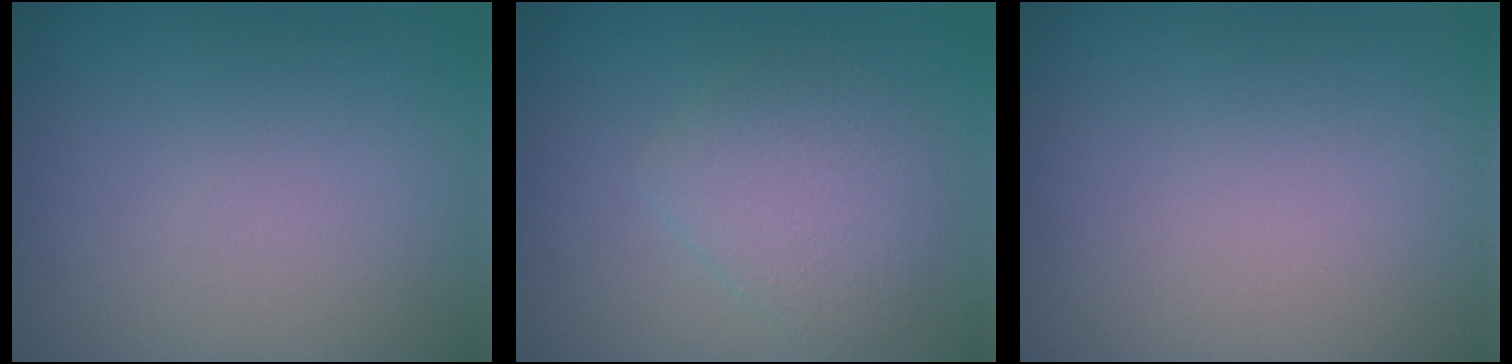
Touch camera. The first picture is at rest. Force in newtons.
{"total": 3.4, "press": 3.4, "slide": 0.1}
{"total": 0.0}